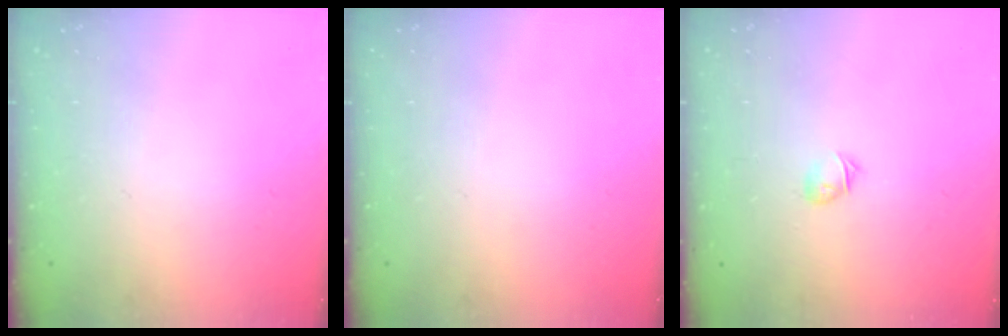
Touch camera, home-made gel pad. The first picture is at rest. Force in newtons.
{"total": 0.0}
{"total": 3.2, "press": 3.1, "slide": 0.8}